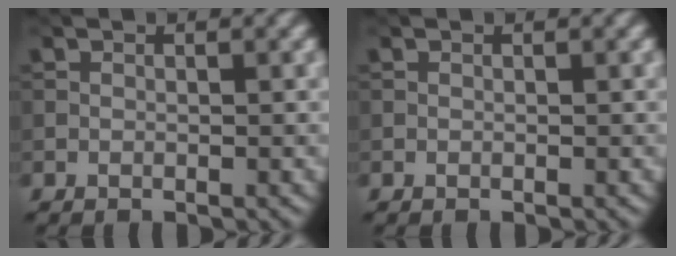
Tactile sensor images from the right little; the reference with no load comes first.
{"total": 0.0}